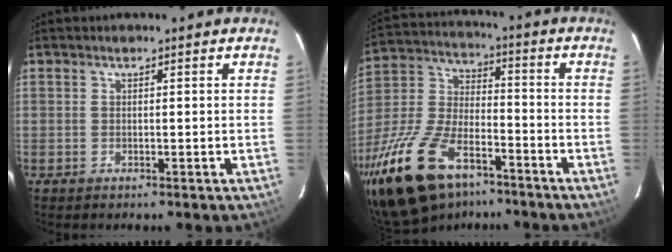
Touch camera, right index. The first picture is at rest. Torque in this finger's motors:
{"motor_torque": [1.09, -1.05, 0.89, 0.21]}